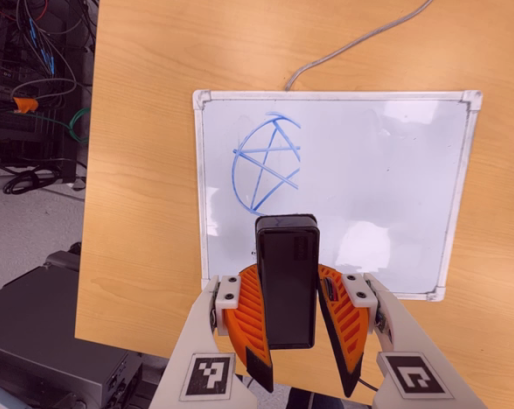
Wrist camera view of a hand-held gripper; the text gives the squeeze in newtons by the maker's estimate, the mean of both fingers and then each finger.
{"total": 8.6, "left": 8.4, "right": 8.7}